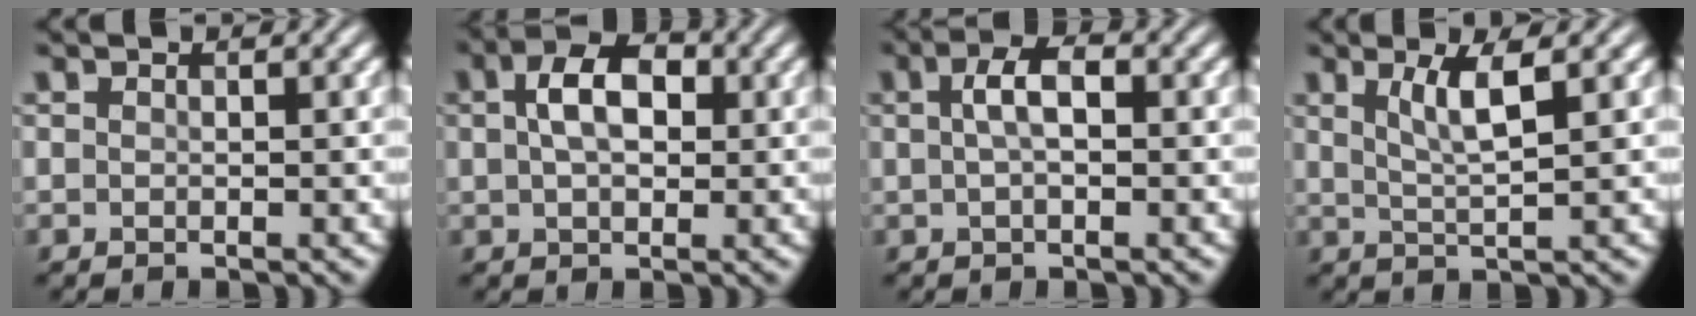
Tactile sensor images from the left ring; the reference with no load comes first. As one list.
[{"total": 4.8, "force": [1.0, 2.9, 3.6], "torque": [-0.065, 0.010, 0.010]}, {"total": 2.8, "force": [0.3, 1.2, 2.5], "torque": [-0.049, 0.006, 0.002]}, {"total": 3.3, "force": [1.3, 0.6, 2.9], "torque": [-0.054, -0.001, 0.027]}]